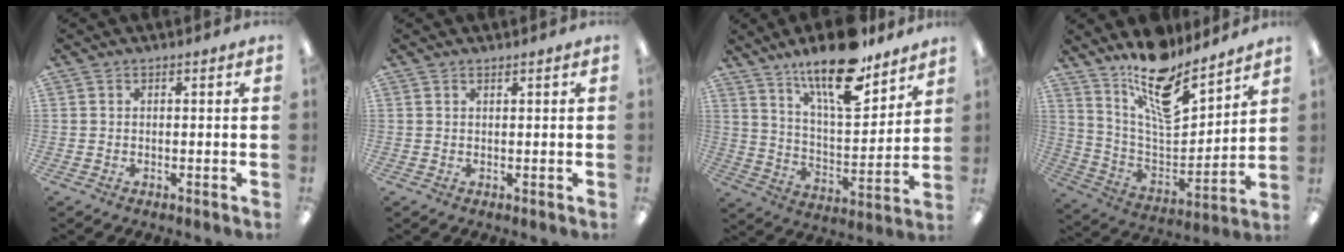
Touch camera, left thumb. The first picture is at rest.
{"total": 0.6, "force": [0.6, 0.0, 0.1], "torque": [-0.002, 0.000, 0.012]}
{"total": 18.4, "force": [13.6, 5.7, 11.0], "torque": [-0.184, -0.084, 0.228]}
{"total": 16.9, "force": [13.3, 5.7, 8.8], "torque": [-0.156, -0.099, 0.230]}